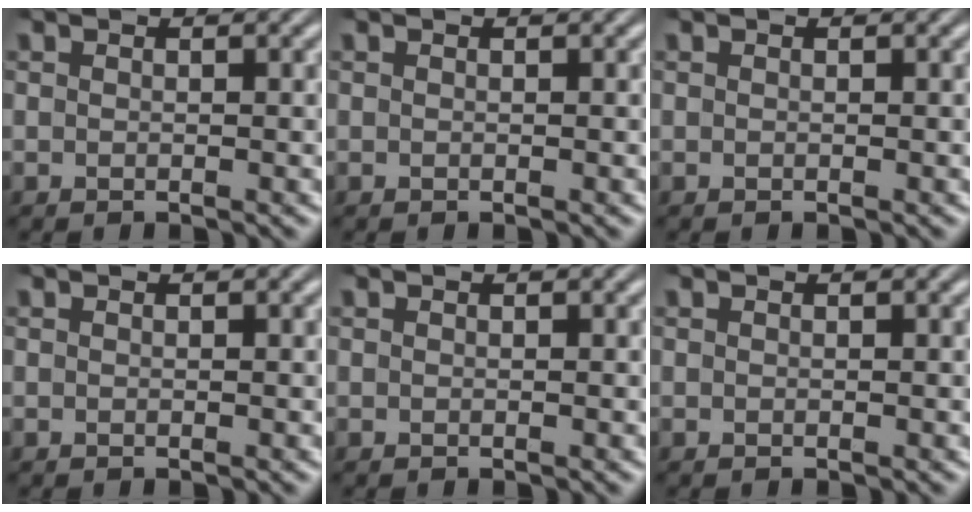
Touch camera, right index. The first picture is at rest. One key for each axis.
{"total": 0.0}
{"total": 0.0}
{"total": 0.0}
{"total": 0.0}
{"total": 0.0}